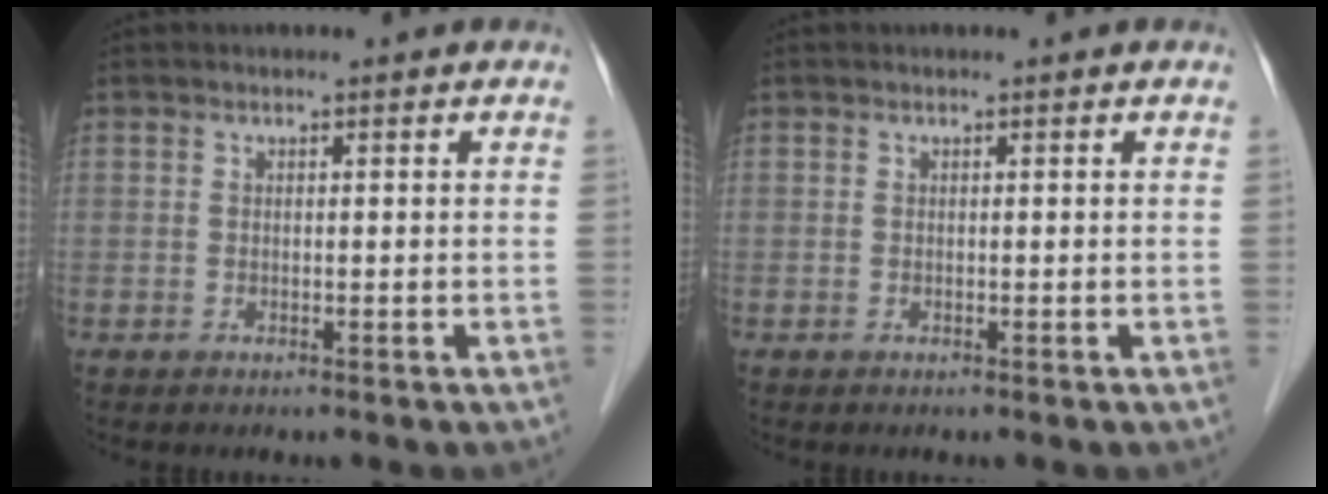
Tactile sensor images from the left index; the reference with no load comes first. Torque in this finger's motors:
{"motor_torque": [0.00, 0.00, 0.00, 0.00]}